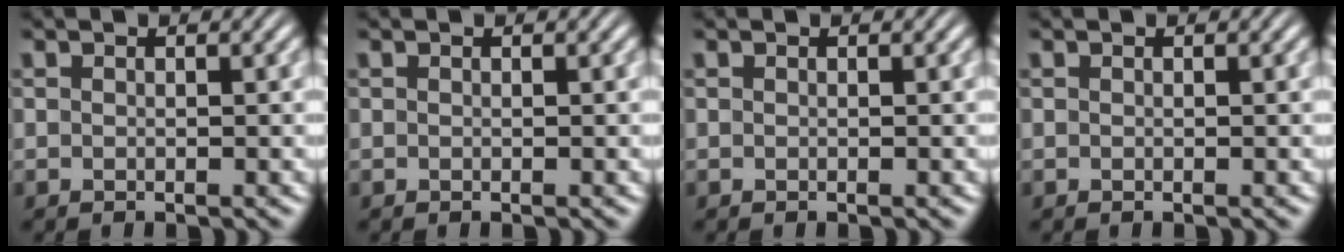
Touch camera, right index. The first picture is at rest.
{"total": 0.0}
{"total": 0.0}
{"total": 0.0}